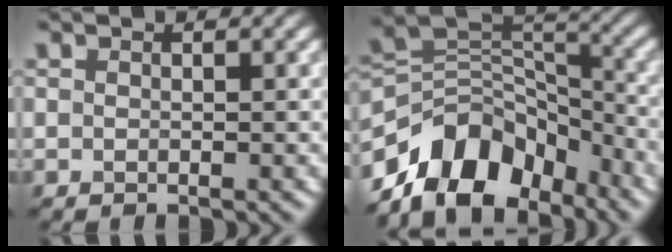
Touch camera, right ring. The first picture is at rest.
{"total": 10.0, "force": [-6.8, 5.9, 4.2], "torque": [-0.056, 0.008, -0.130]}